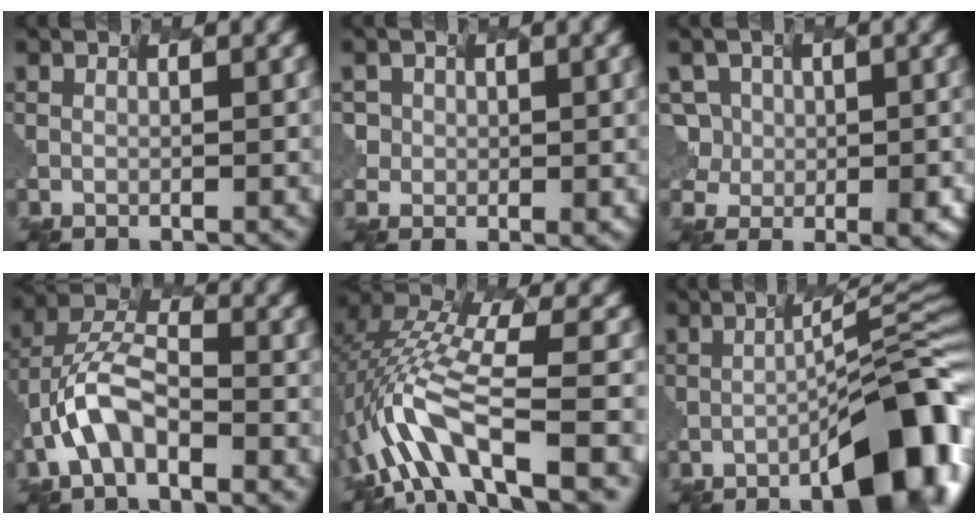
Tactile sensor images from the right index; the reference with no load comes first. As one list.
[{"total": 1.2, "force": [-0.5, -0.4, -1.0], "torque": [-0.003, -0.008, 0.026]}, {"total": 3.1, "force": [-0.5, 2.7, 1.5], "torque": [-0.047, -0.014, 0.032]}, {"total": 5.2, "force": [-4.0, 1.6, 2.9], "torque": [-0.087, 0.011, -0.047]}, {"total": 9.7, "force": [-5.2, 2.4, 7.9], "torque": [-0.175, 0.018, -0.061]}, {"total": 9.4, "force": [-3.7, 1.9, 8.5], "torque": [-0.115, -0.003, -0.025]}]